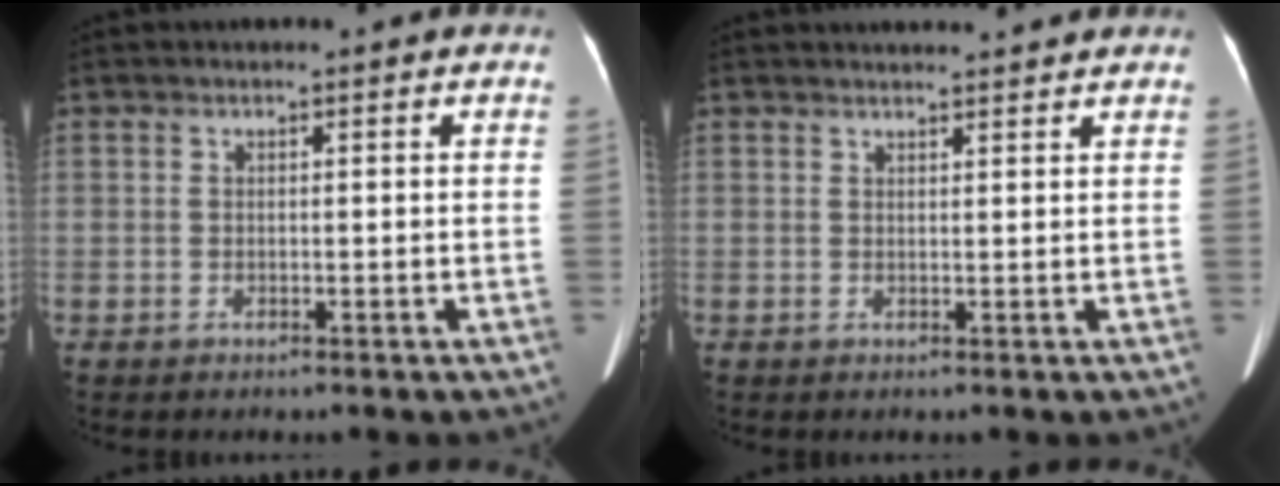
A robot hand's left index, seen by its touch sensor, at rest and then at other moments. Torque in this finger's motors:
{"motor_torque": [0.32, -0.55, -0.02, -0.01]}